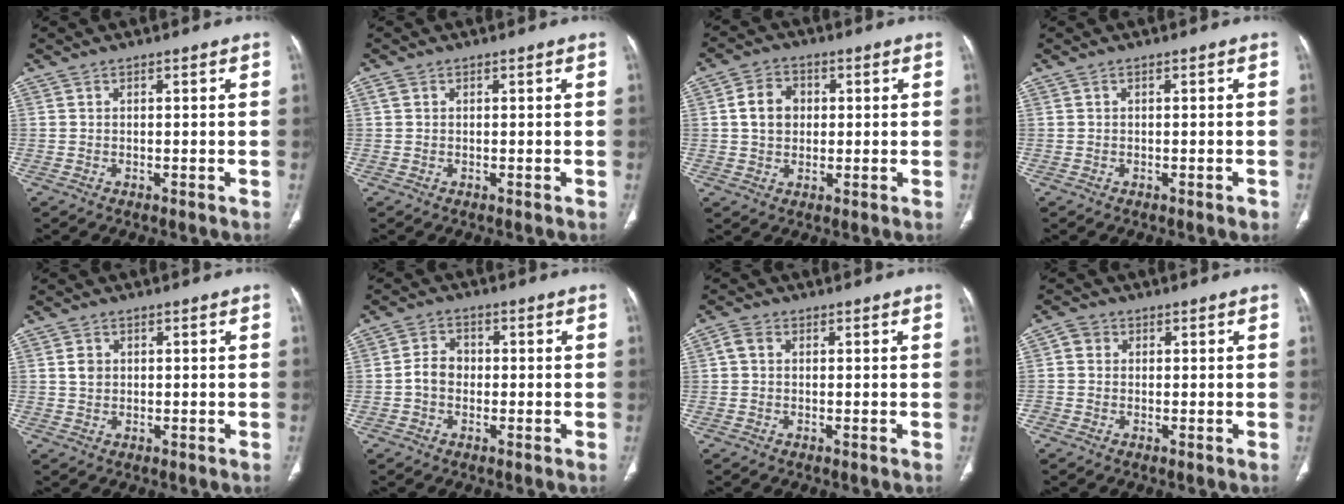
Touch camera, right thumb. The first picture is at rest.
{"total": 0.9, "force": [0.3, 0.7, 0.5], "torque": [-0.008, 0.005, 0.005]}
{"total": 6.7, "force": [0.9, 5.4, 3.9], "torque": [-0.051, 0.006, 0.013]}
{"total": 0.7, "force": [-0.4, 0.2, 0.6], "torque": [-0.009, -0.002, -0.004]}
{"total": 2.3, "force": [0.5, 1.9, 1.2], "torque": [-0.014, -0.002, 0.013]}
{"total": 4.0, "force": [-0.7, 3.2, 2.3], "torque": [-0.029, 0.013, -0.022]}
{"total": 2.2, "force": [0.3, 1.7, 1.4], "torque": [-0.028, 0.008, 0.005]}
{"total": 2.5, "force": [0.2, 2.3, 0.9], "torque": [-0.001, 0.005, -0.002]}